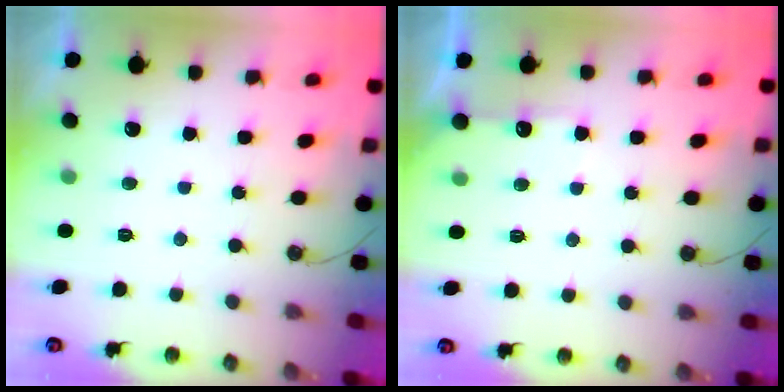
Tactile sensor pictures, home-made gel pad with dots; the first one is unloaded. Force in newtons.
{"total": 4.7, "press": 4.7, "slide": 0.6}